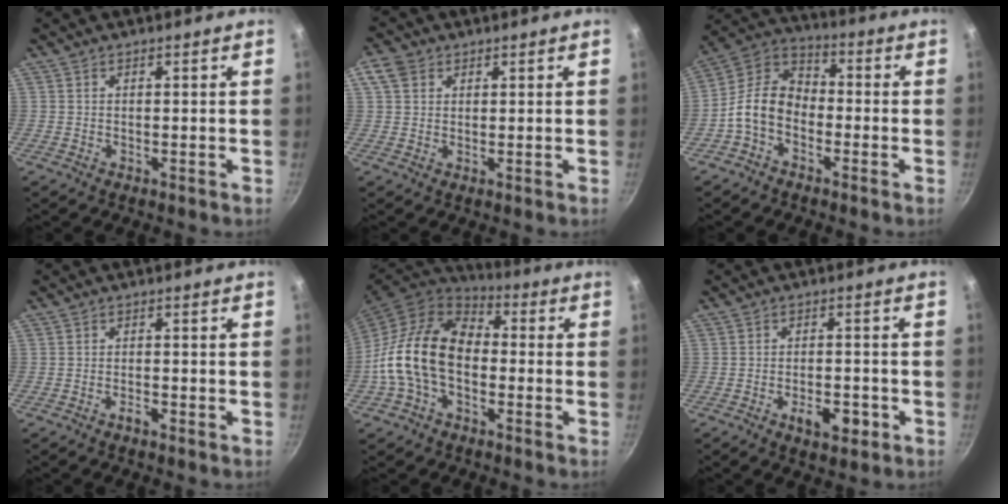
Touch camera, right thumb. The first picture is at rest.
{"total": 4.3, "force": [1.8, 3.4, 2.0], "torque": [-0.029, 0.002, 0.029]}
{"total": 10.7, "force": [-3.4, 7.5, 6.7], "torque": [-0.101, 0.048, -0.089]}
{"total": 1.5, "force": [-1.0, 0.4, 1.1], "torque": [-0.020, 0.012, -0.020]}
{"total": 16.9, "force": [-2.0, 11.3, 12.4], "torque": [-0.203, 0.037, -0.054]}
{"total": 6.2, "force": [-2.6, 3.1, 4.8], "torque": [-0.054, 0.015, -0.036]}